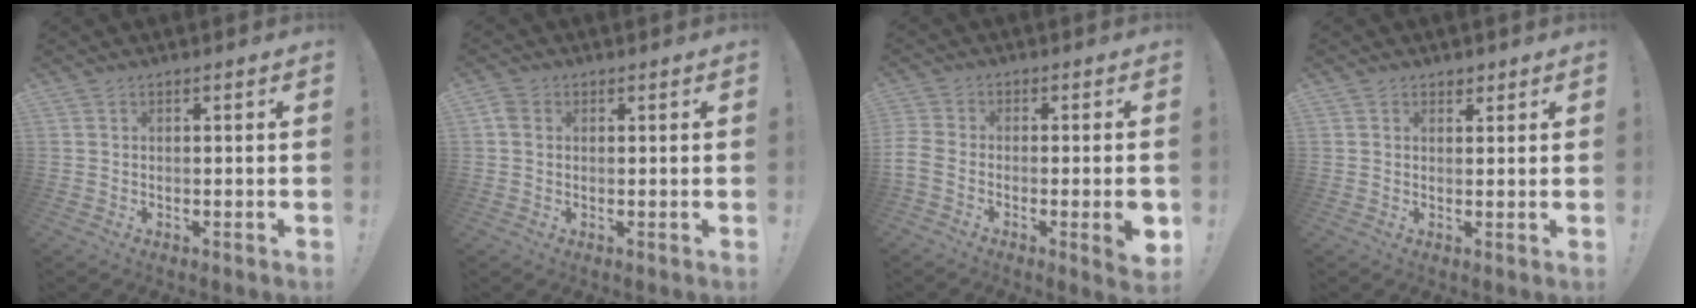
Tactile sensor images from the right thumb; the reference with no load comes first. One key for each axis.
{"total": 2.8, "fx": 0.8, "fy": 2.3, "fz": 1.5, "tx": -0.023, "ty": 0.004, "tz": 0.015}
{"total": 8.3, "fx": -2.7, "fy": 2.7, "fz": 7.4, "tx": -0.143, "ty": 0.001, "tz": -0.047}
{"total": 1.8, "fx": 1.3, "fy": 1.1, "fz": 0.4, "tx": 0.001, "ty": -0.006, "tz": 0.023}